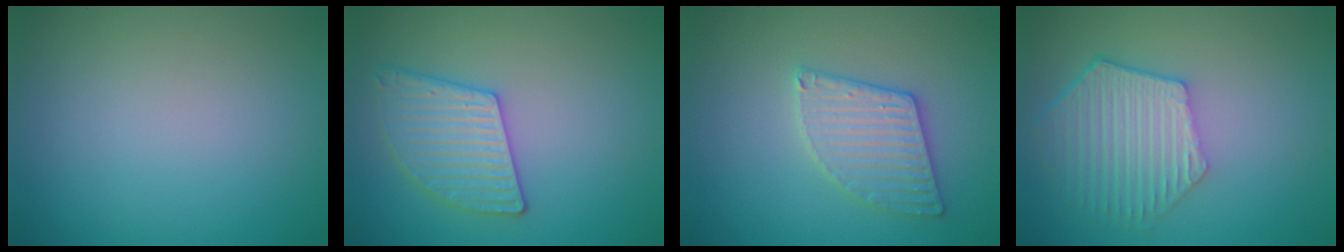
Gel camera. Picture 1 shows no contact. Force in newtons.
{"total": 3.5, "press": 3.4, "slide": 0.8}
{"total": 3.2, "press": 3.2, "slide": 0.1}
{"total": 5.9, "press": 4.8, "slide": 3.5}